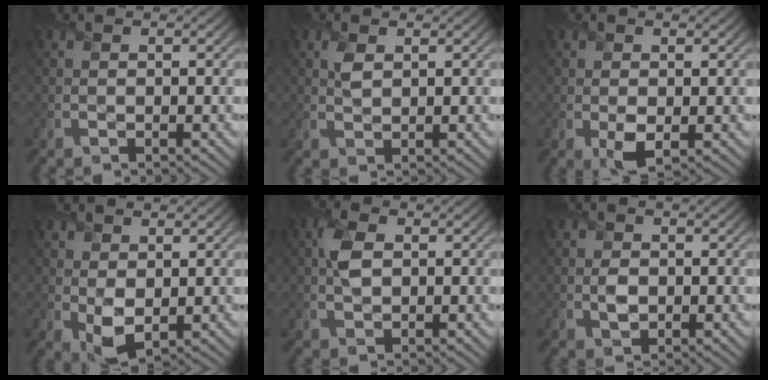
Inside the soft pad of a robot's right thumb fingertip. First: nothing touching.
{"total": 1.9, "force": [0.8, 1.0, 1.3], "torque": [-0.033, 0.002, 0.016]}
{"total": 2.6, "force": [-0.3, 1.8, 1.9], "torque": [-0.040, -0.011, -0.003]}
{"total": 4.0, "force": [0.6, 2.9, 2.7], "torque": [-0.064, -0.013, 0.014]}
{"total": 3.5, "force": [0.6, 2.1, 2.7], "torque": [-0.067, 0.007, 0.008]}
{"total": 2.3, "force": [-0.2, 1.9, 1.3], "torque": [-0.029, -0.008, -0.007]}